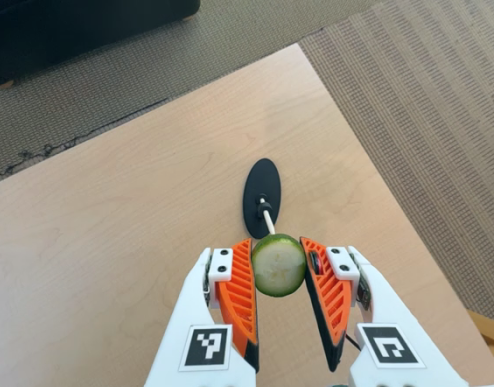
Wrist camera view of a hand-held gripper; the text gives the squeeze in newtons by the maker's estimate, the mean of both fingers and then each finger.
{"total": 11.5, "left": 12.0, "right": 11.1}